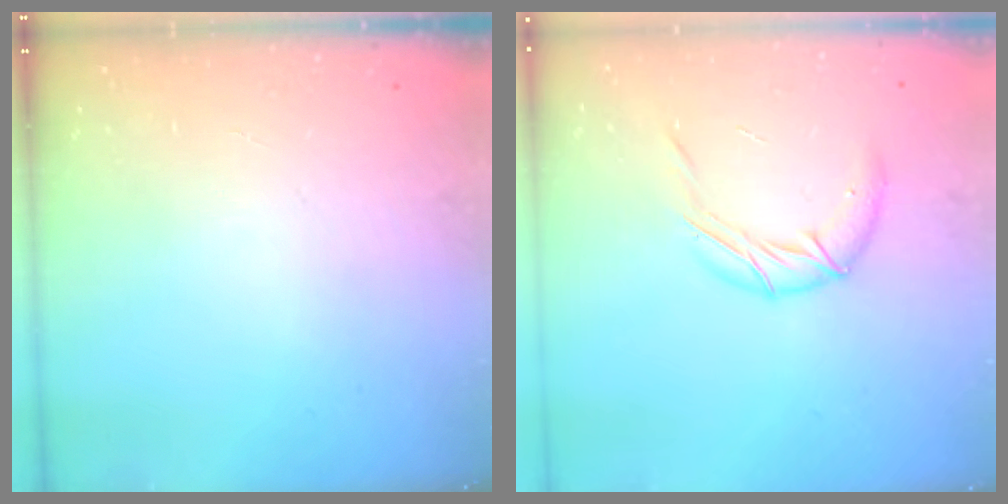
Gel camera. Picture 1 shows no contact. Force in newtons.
{"total": 9.5, "press": 9.4, "slide": 1.1}